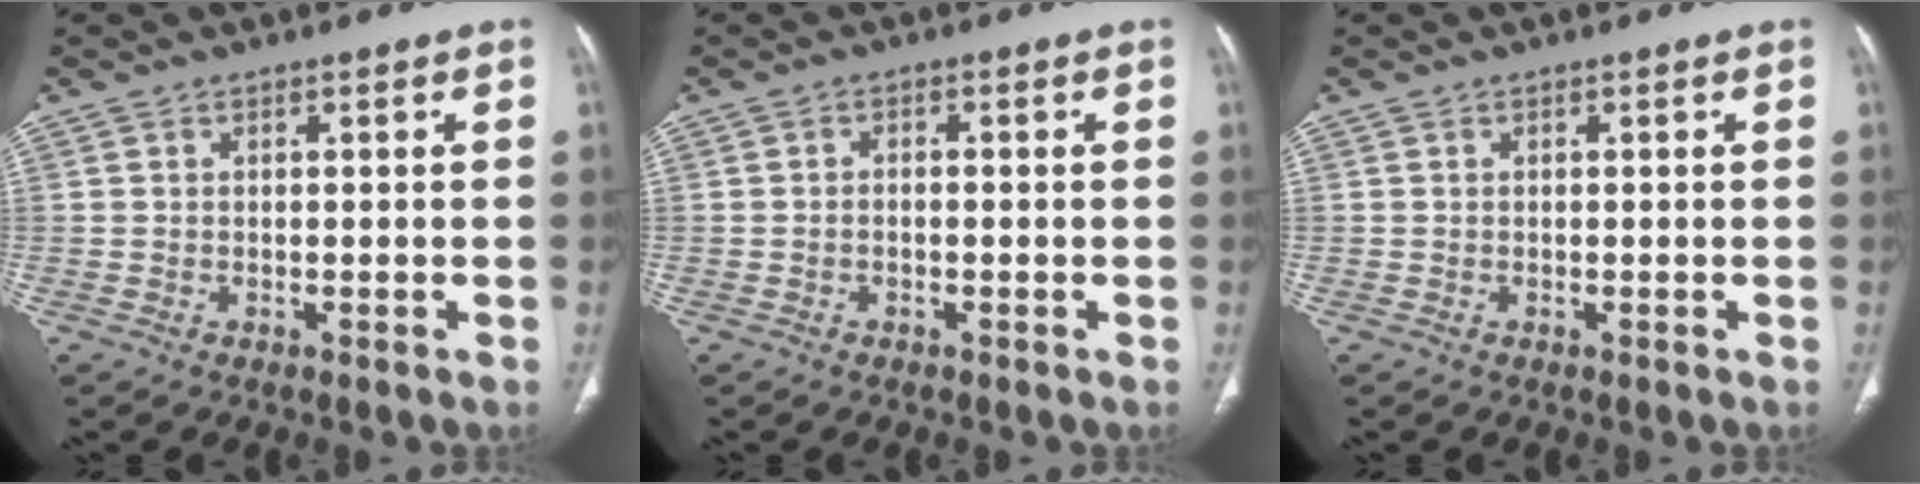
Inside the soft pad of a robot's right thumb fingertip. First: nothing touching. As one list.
[{"total": 1.1, "force": [-0.4, 0.6, 0.8], "torque": [-0.013, 0.007, -0.007]}, {"total": 0.0}]